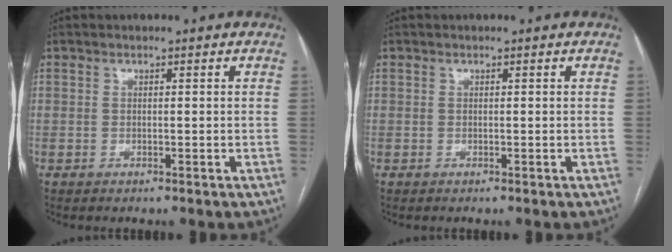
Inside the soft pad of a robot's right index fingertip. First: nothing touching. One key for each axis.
{"total": 0.0}